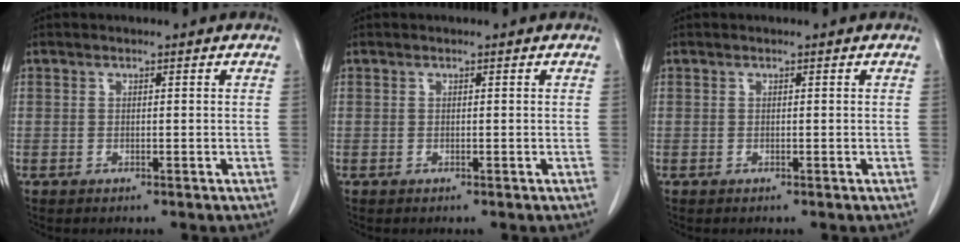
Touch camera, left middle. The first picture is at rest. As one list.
[{"total": 0.0}, {"total": 0.0}]